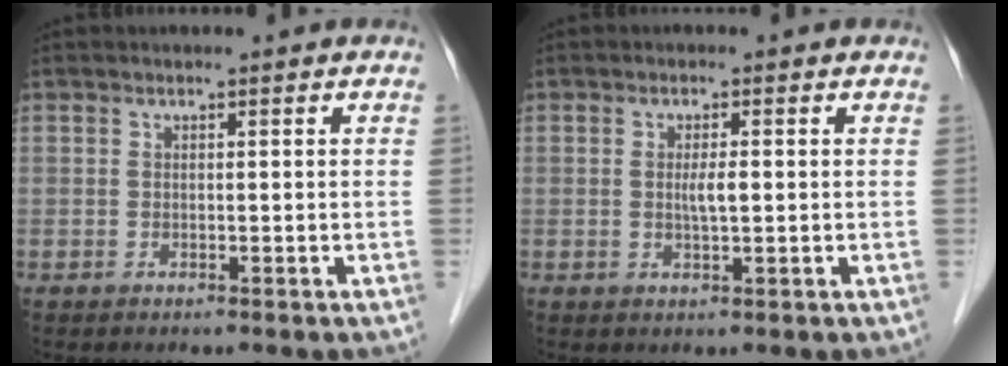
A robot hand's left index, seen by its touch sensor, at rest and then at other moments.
{"total": 2.2, "force": [0.1, 0.3, 2.2], "torque": [-0.043, 0.000, 0.002]}